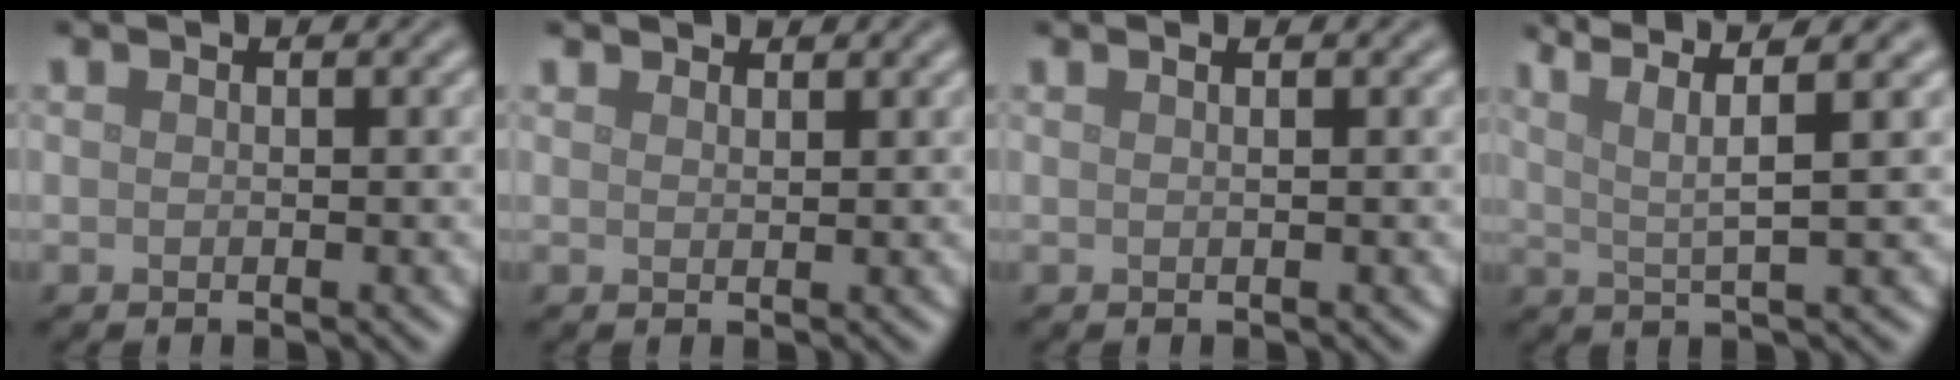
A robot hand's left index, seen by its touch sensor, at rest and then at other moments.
{"total": 1.3, "force": [1.2, 0.3, 0.2], "torque": [-0.008, -0.002, 0.016]}
{"total": 1.2, "force": [0.5, 0.5, 0.9], "torque": [-0.006, 0.001, -0.002]}
{"total": 5.8, "force": [3.7, 0.7, 4.4], "torque": [-0.086, 0.014, 0.062]}